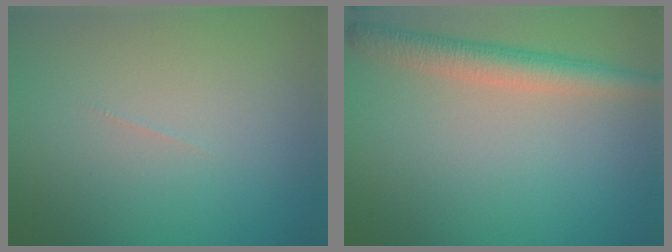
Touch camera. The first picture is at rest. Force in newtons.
{"total": 3.8, "press": 3.8, "slide": 0.2}